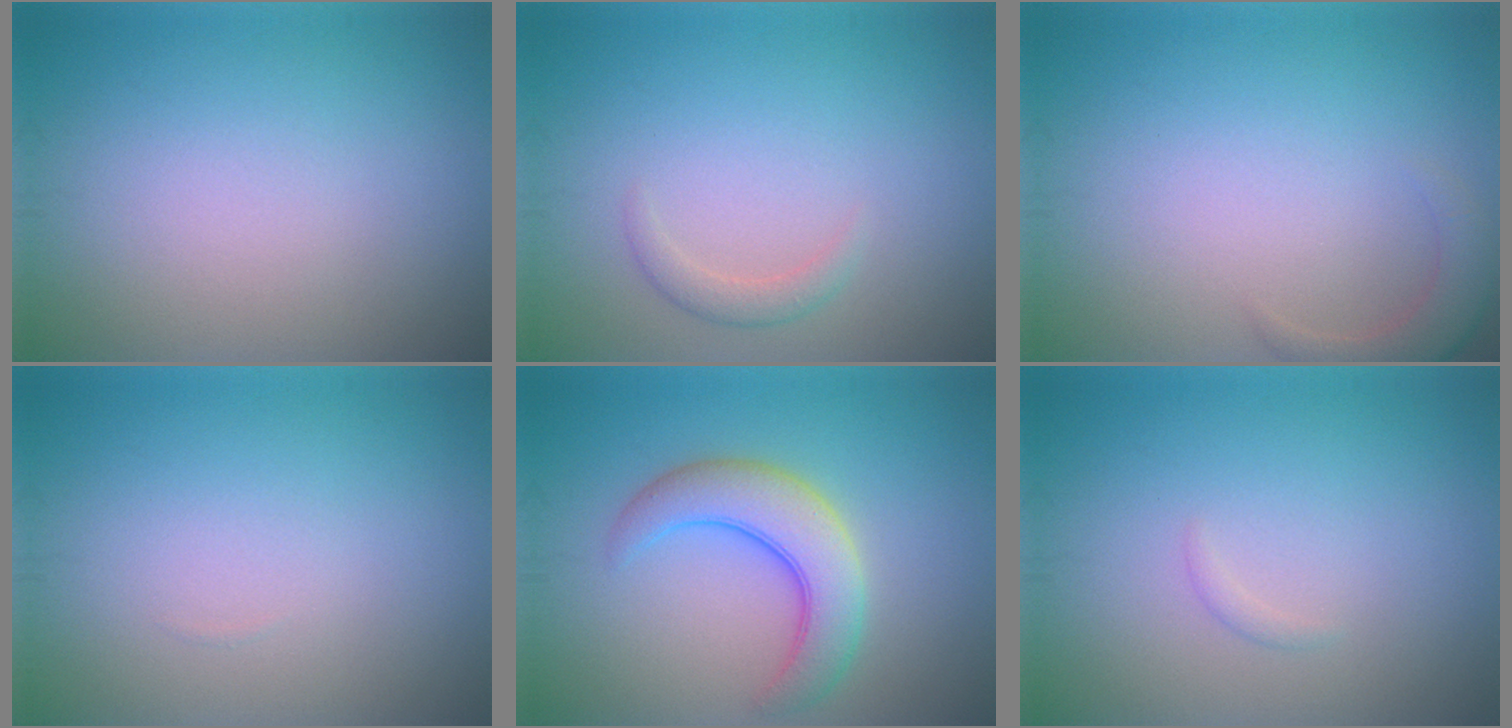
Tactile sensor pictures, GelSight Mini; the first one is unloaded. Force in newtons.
{"total": 1.4, "press": 1.4, "slide": 0.1}
{"total": 2.3, "press": 2.3, "slide": 0.4}
{"total": 0.0}
{"total": 5.4, "press": 5.4, "slide": 0.3}
{"total": 0.5, "press": 0.5, "slide": 0.0}